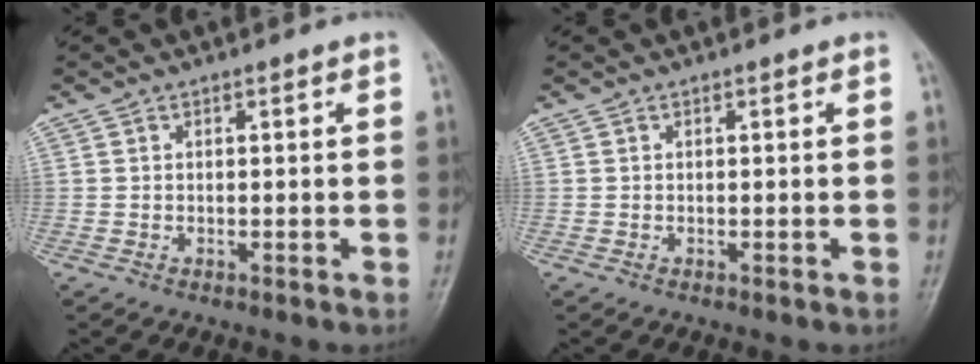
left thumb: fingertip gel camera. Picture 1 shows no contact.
{"total": 0.0}